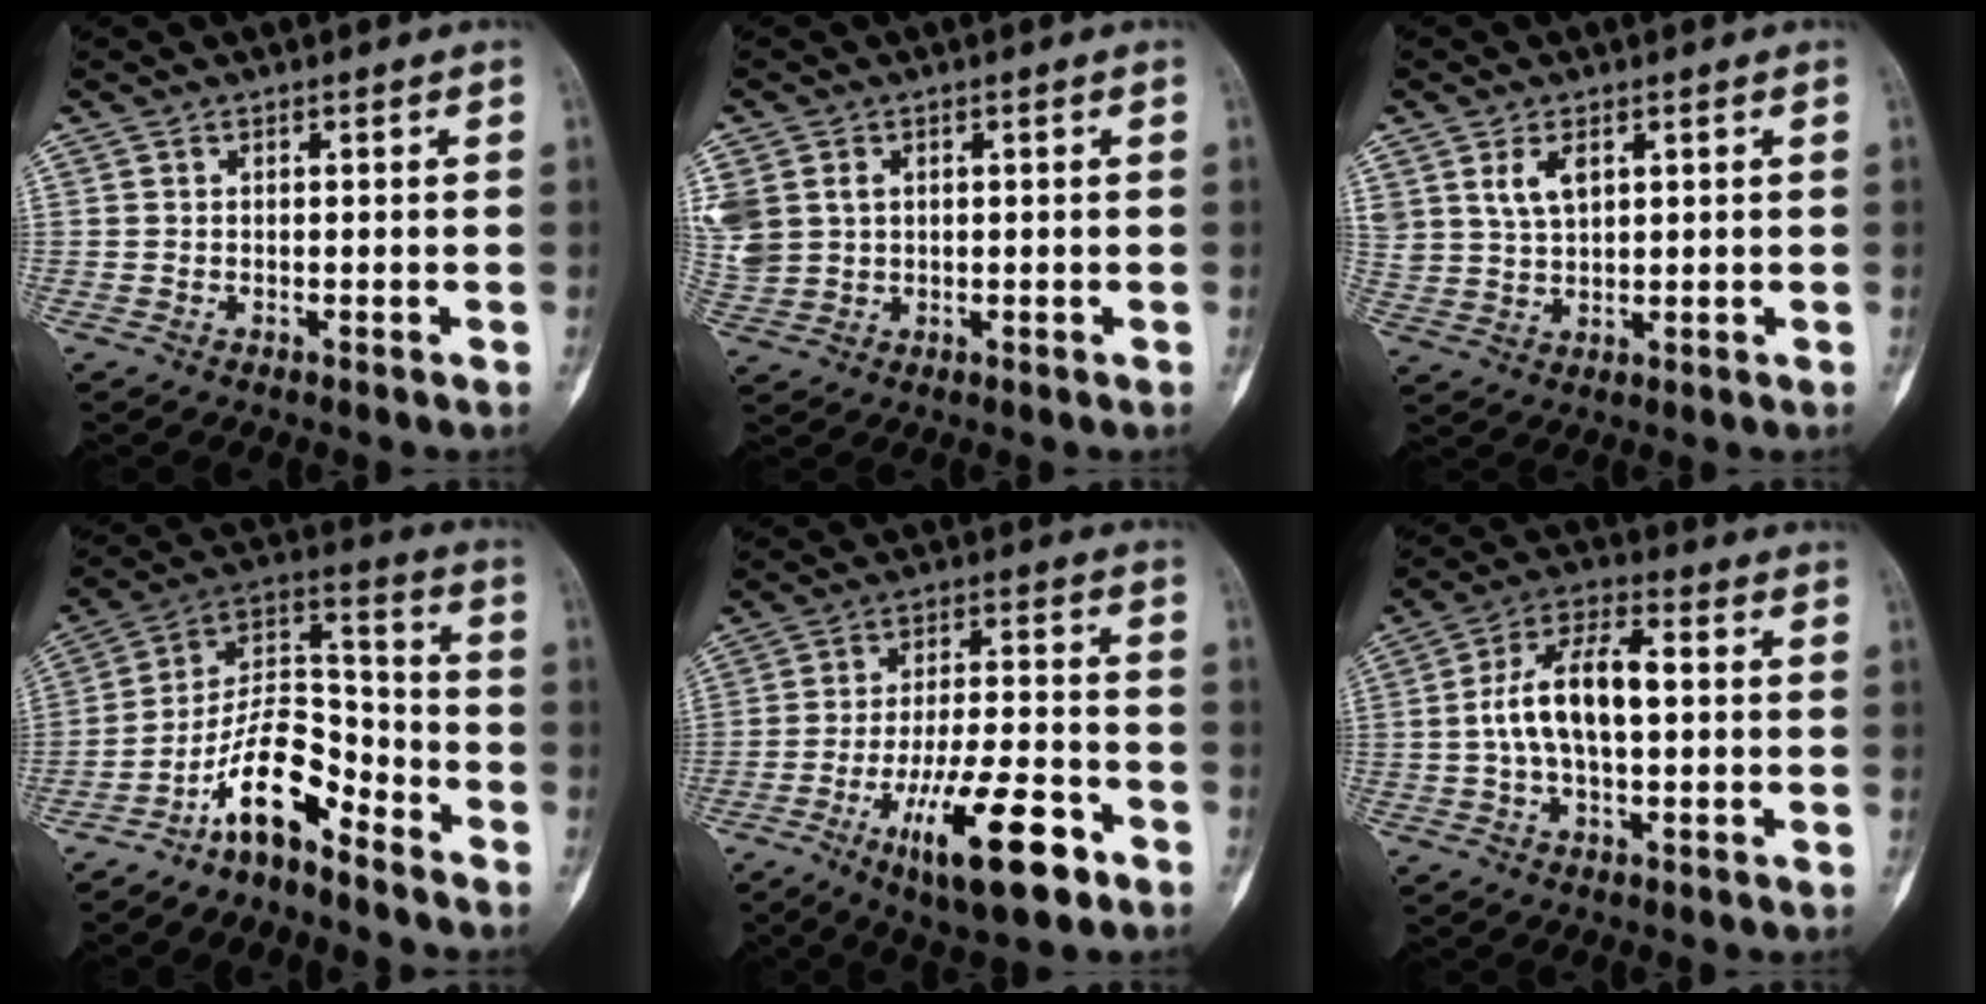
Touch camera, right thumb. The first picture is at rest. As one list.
[{"total": 11.2, "force": [2.5, 9.2, 5.7], "torque": [-0.162, 0.017, 0.068]}, {"total": 5.2, "force": [2.4, 3.0, 3.5], "torque": [-0.059, -0.011, 0.053]}, {"total": 12.3, "force": [-8.4, 4.9, 7.5], "torque": [-0.128, 0.098, -0.162]}, {"total": 16.5, "force": [-8.4, 4.8, 13.4], "torque": [-0.222, 0.042, -0.131]}, {"total": 12.0, "force": [0.3, 5.8, 10.5], "torque": [-0.197, 0.028, 0.000]}]